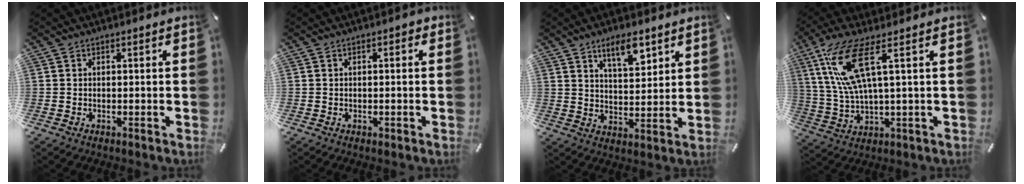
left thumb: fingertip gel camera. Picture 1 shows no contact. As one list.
[{"total": 0.9, "force": [-0.1, 0.7, 0.4], "torque": [-0.006, 0.005, -0.004]}, {"total": 8.1, "force": [5.5, 3.3, 5.0], "torque": [-0.072, -0.028, 0.091]}, {"total": 13.1, "force": [4.7, 3.7, 11.6], "torque": [-0.260, -0.009, 0.079]}]